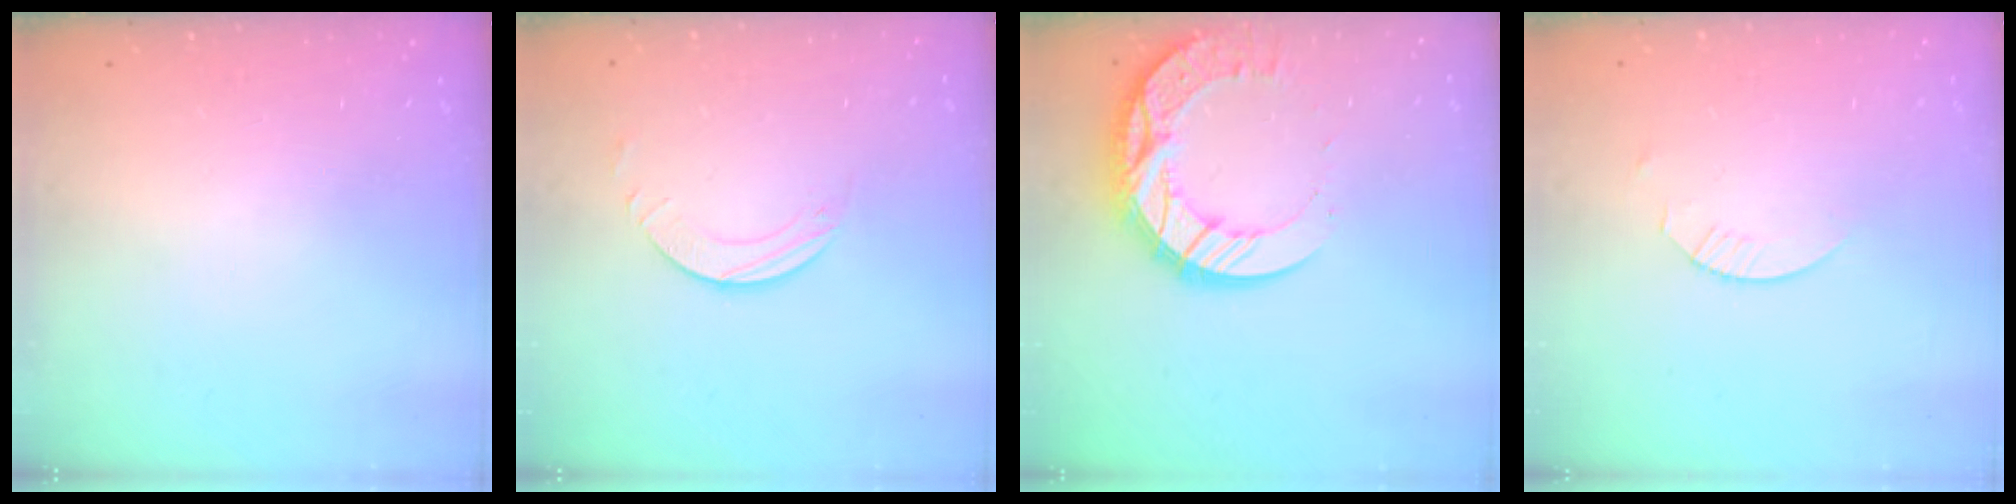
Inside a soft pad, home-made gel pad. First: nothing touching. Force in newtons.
{"total": 2.5, "press": 2.5, "slide": 0.2}
{"total": 14.6, "press": 14.5, "slide": 1.1}
{"total": 1.8, "press": 1.8, "slide": 0.2}